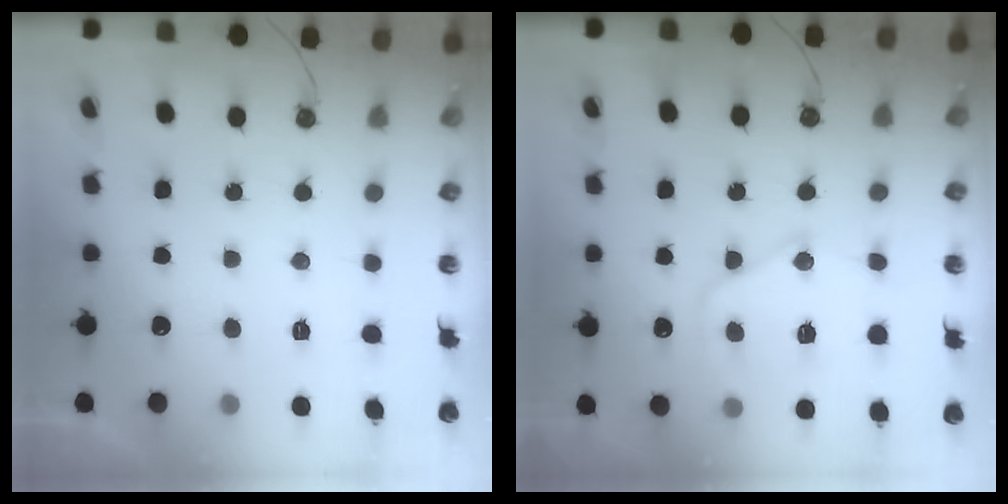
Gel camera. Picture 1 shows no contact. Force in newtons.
{"total": 13.7, "press": 13.6, "slide": 1.1}